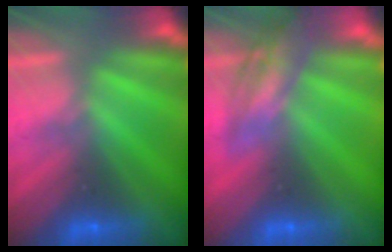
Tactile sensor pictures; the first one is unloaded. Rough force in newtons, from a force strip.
{"total": 2.3}